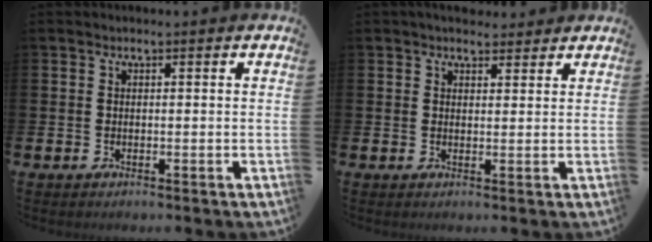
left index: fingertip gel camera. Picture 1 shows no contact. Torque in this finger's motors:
{"motor_torque": [1.03, -1.10, 0.01, 0.07]}